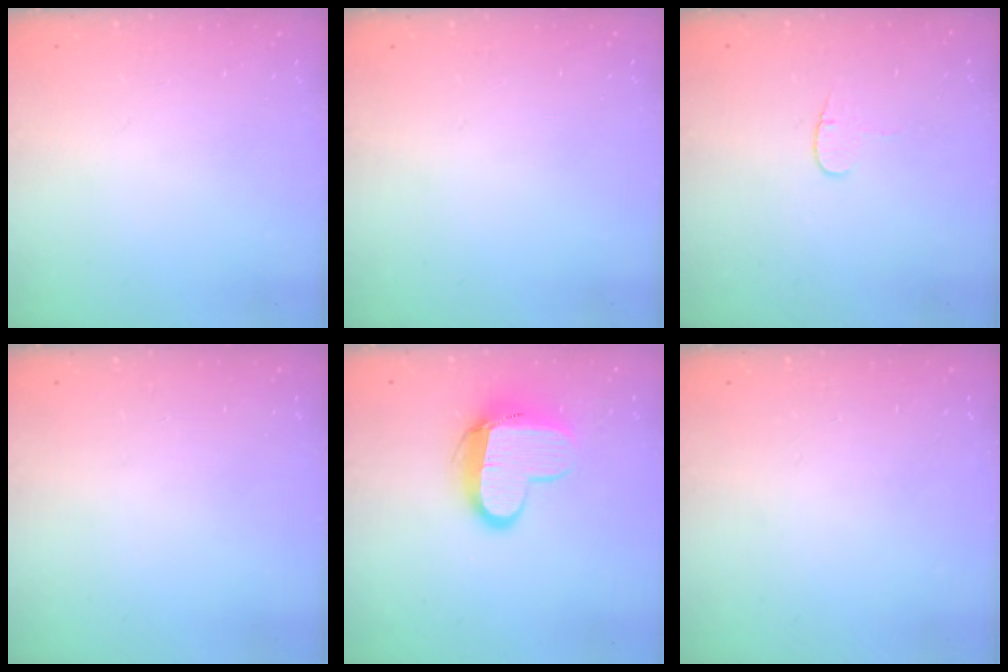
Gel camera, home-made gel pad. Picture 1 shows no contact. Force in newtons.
{"total": 0.0}
{"total": 3.7, "press": 3.7, "slide": 0.4}
{"total": 0.0}
{"total": 11.2, "press": 11.2, "slide": 1.1}
{"total": 0.0}